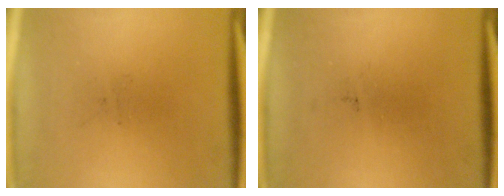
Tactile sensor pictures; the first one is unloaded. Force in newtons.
{"total": 0.0}